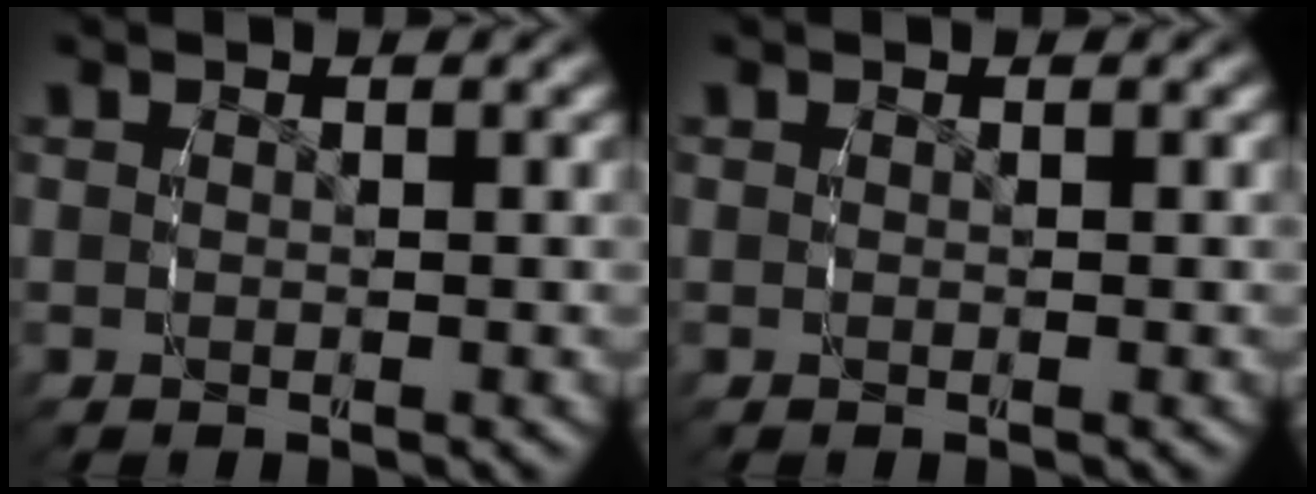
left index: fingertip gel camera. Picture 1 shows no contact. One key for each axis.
{"total": 0.0}